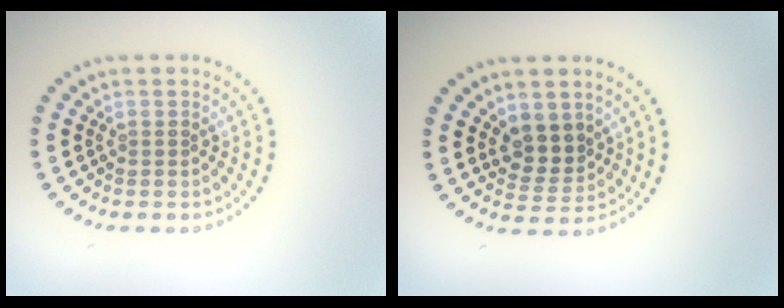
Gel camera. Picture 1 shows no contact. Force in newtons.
{"total": 2.9, "press": 2.5, "slide": 1.3}